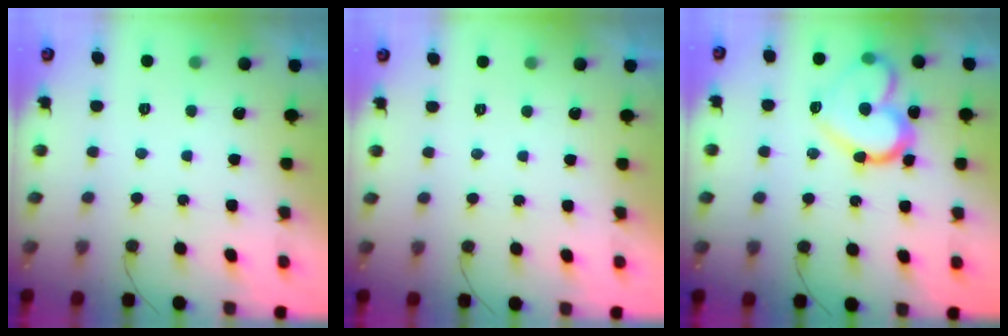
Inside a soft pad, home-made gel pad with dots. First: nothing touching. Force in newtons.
{"total": 1.9, "press": 1.9, "slide": 0.1}
{"total": 17.5, "press": 17.4, "slide": 1.4}